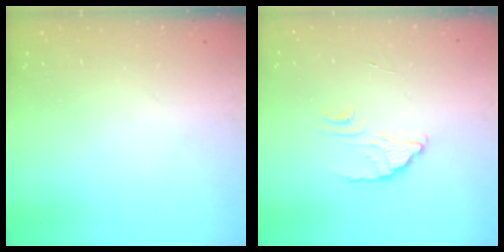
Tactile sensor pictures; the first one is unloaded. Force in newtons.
{"total": 2.6, "press": 2.6, "slide": 0.1}